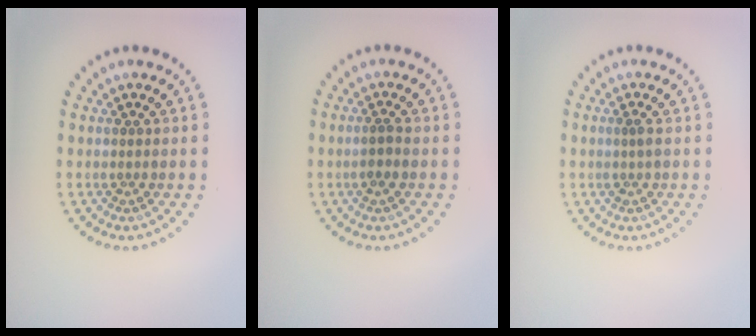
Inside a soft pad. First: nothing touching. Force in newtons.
{"total": 1.1, "press": 0.9, "slide": 0.7}
{"total": 0.9, "press": 0.8, "slide": 0.5}